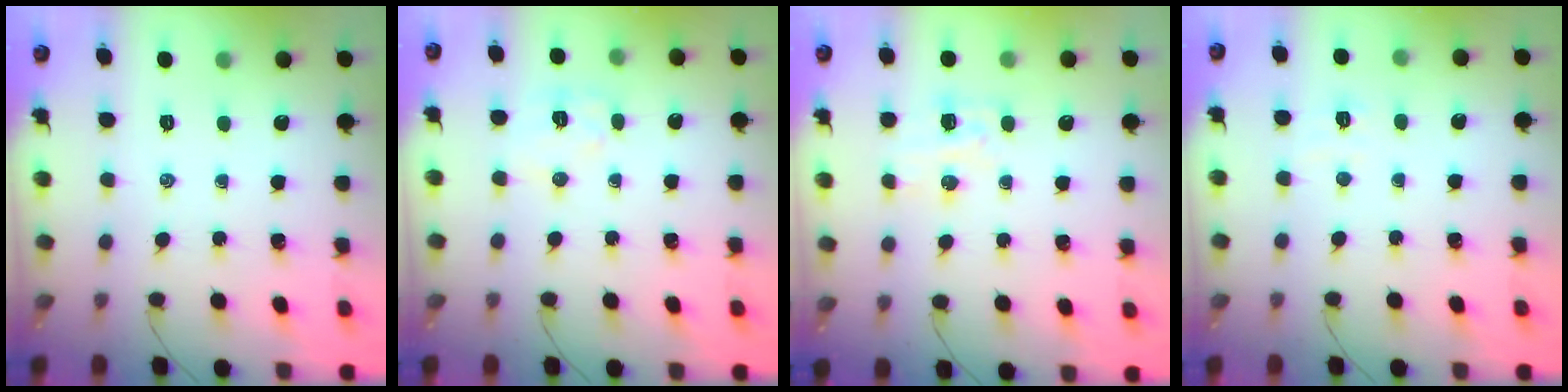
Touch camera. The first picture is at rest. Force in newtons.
{"total": 7.2, "press": 7.2, "slide": 0.8}
{"total": 4.3, "press": 4.2, "slide": 0.8}
{"total": 3.1, "press": 2.9, "slide": 1.0}